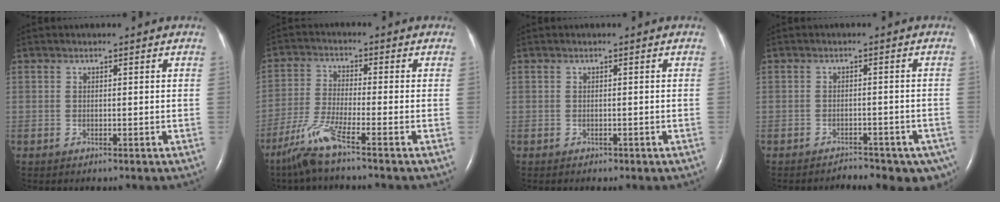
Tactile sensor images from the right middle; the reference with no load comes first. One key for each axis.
{"total": 6.7, "fx": -4.8, "fy": -0.6, "fz": 4.6, "tx": -0.105, "ty": -0.023, "tz": -0.103}
{"total": 0.7, "fx": -0.4, "fy": 0.3, "fz": 0.3, "tx": -0.007, "ty": 0.000, "tz": -0.002}
{"total": 8.7, "fx": -6.8, "fy": 3.8, "fz": 3.8, "tx": -0.033, "ty": 0.005, "tz": -0.079}